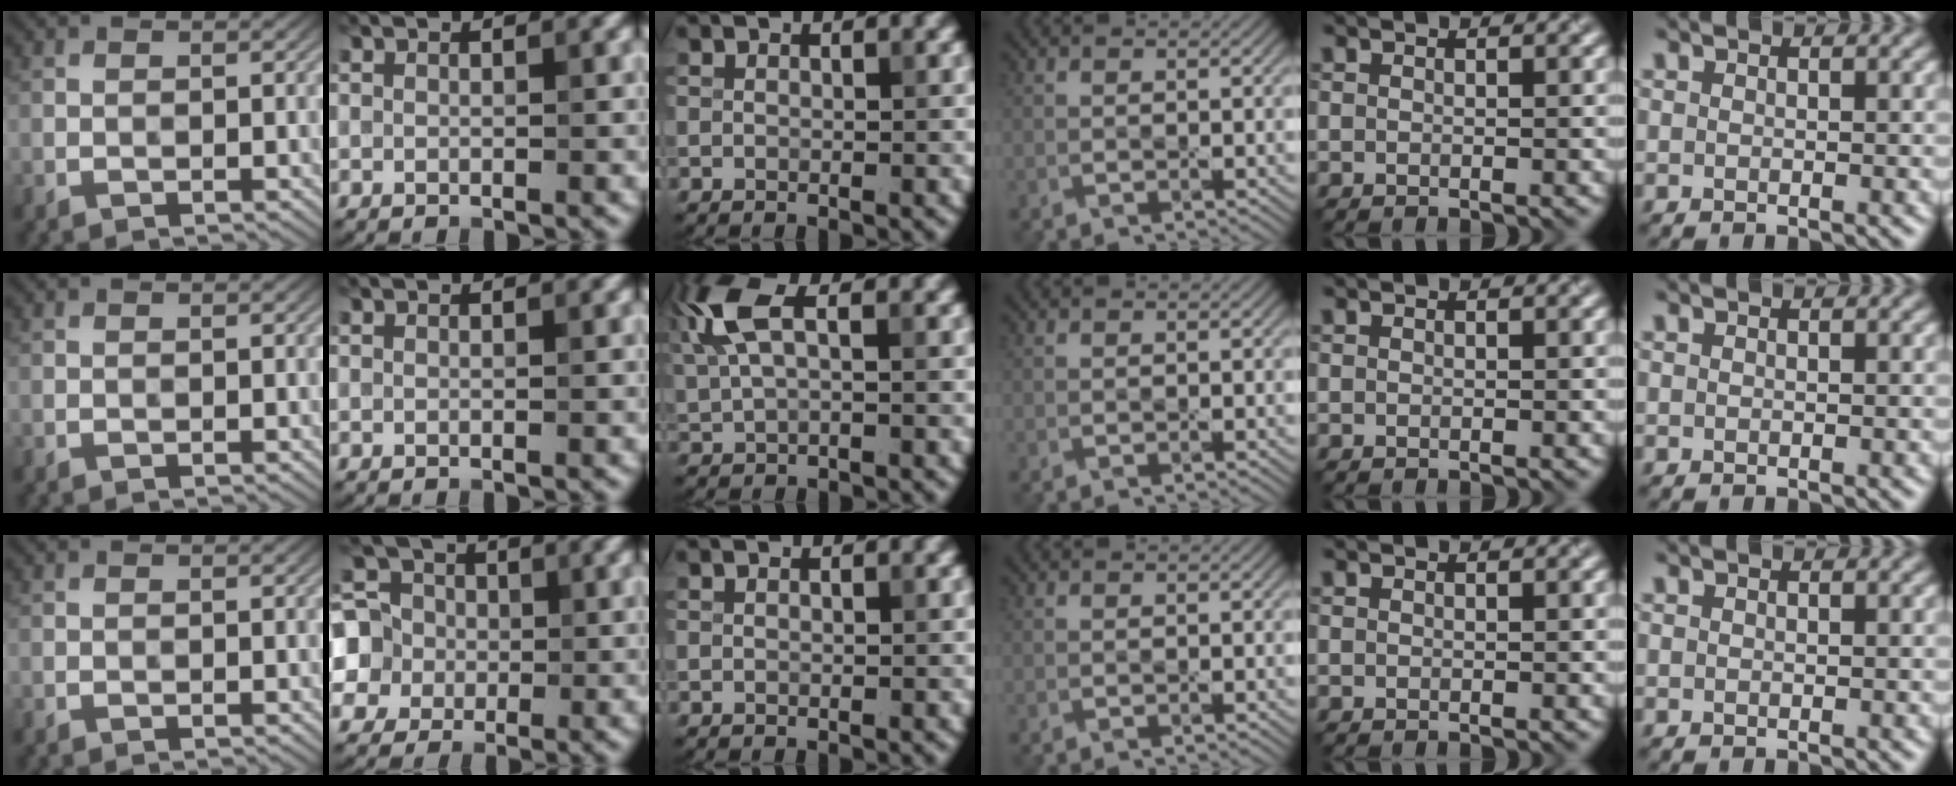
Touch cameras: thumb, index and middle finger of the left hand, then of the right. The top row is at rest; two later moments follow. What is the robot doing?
{"motion": "press", "object": "joystick"}